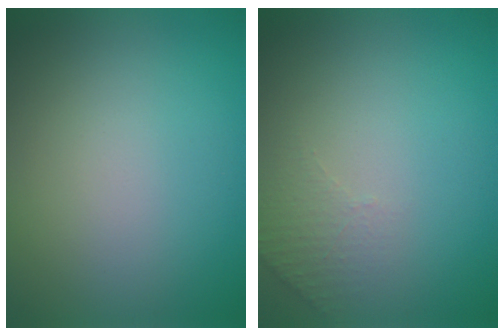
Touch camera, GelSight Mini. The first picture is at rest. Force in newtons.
{"total": 1.6, "press": 1.5, "slide": 0.4}